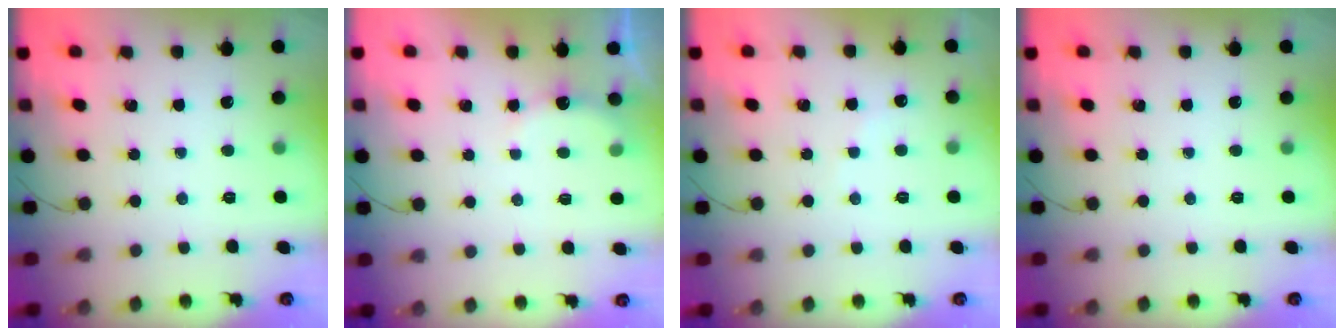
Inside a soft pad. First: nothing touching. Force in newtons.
{"total": 5.6, "press": 5.5, "slide": 1.1}
{"total": 5.7, "press": 5.6, "slide": 1.1}
{"total": 0.0}